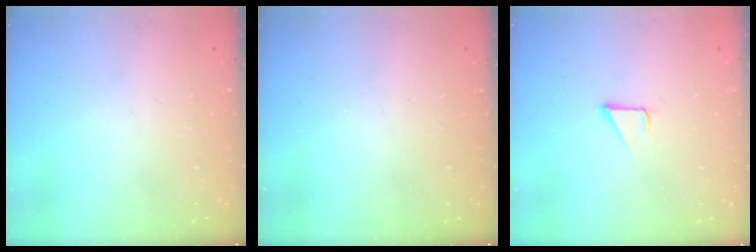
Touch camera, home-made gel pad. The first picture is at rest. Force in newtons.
{"total": 0.0}
{"total": 1.9, "press": 1.9, "slide": 0.1}